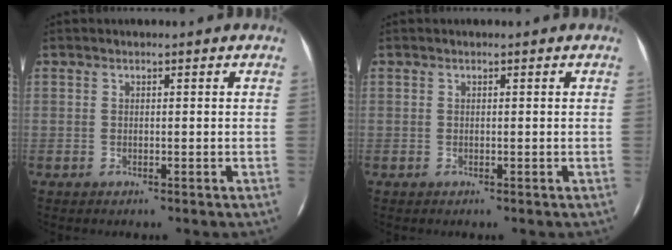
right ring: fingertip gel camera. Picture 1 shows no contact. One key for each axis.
{"total": 0.0}